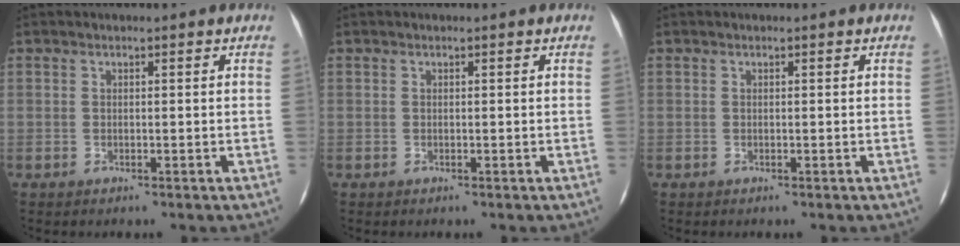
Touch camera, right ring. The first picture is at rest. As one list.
[{"total": 0.0}, {"total": 0.0}]